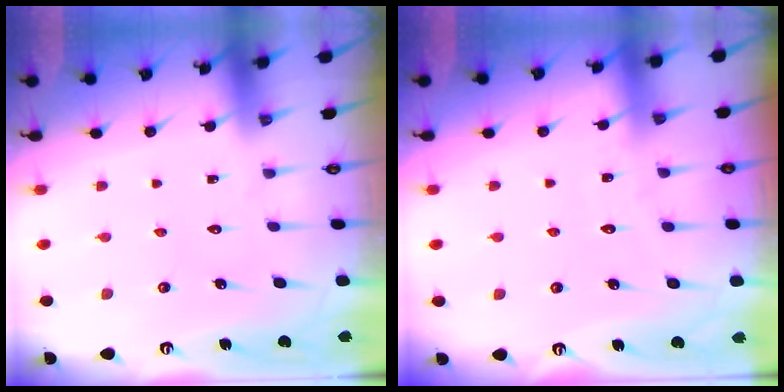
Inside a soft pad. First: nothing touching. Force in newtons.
{"total": 2.1, "press": 2.1, "slide": 0.3}